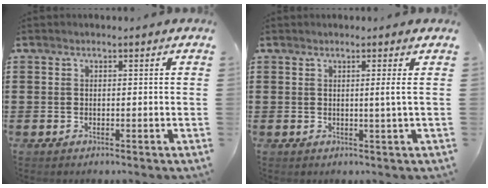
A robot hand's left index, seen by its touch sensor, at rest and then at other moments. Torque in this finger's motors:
{"motor_torque": [0.04, 0.11, 0.05, 0.02]}